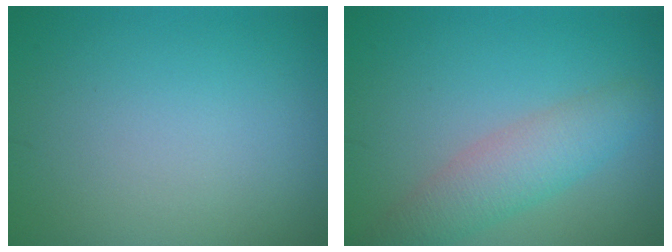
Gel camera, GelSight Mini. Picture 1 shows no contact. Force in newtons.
{"total": 4.0, "press": 4.0, "slide": 0.1}